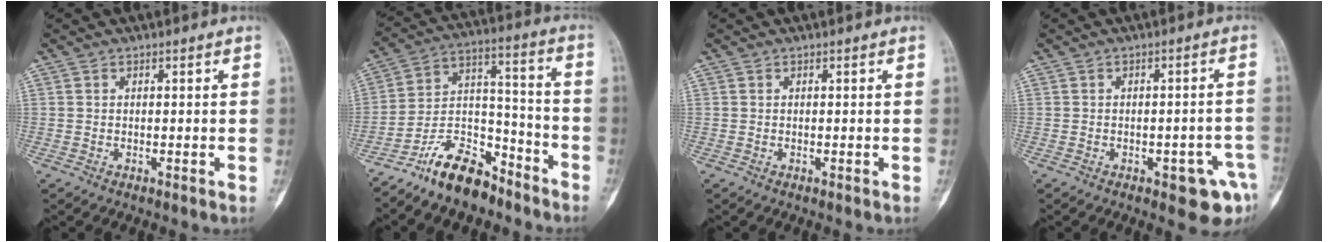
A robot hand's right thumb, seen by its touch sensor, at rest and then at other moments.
{"total": 13.2, "force": [-10.4, 5.7, 5.8], "torque": [-0.082, 0.102, -0.191]}
{"total": 0.0}
{"total": 7.2, "force": [-3.4, 2.9, 5.7], "torque": [-0.050, 0.020, -0.034]}